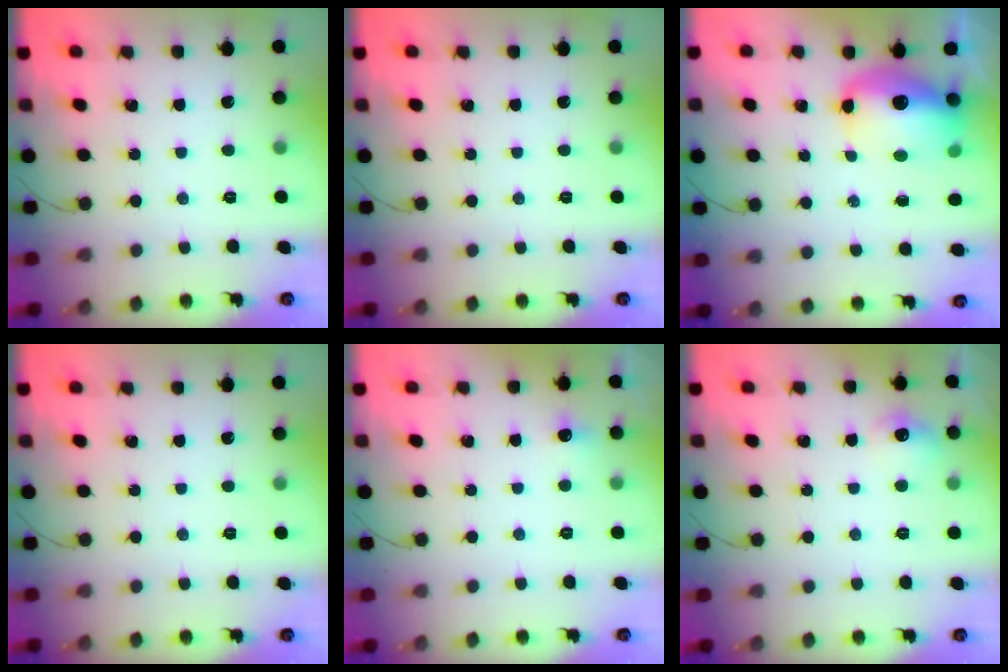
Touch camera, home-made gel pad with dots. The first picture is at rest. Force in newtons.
{"total": 0.0}
{"total": 12.8, "press": 12.5, "slide": 2.8}
{"total": 0.0}
{"total": 4.6, "press": 4.4, "slide": 1.6}
{"total": 6.8, "press": 6.7, "slide": 1.0}